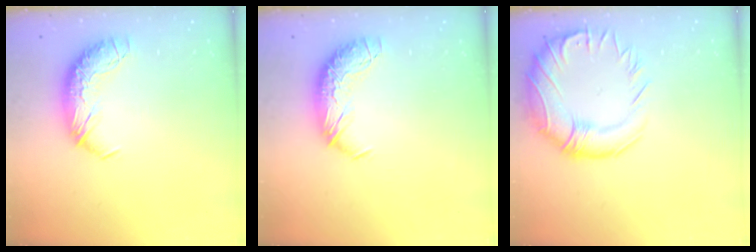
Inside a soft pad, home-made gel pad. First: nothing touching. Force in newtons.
{"total": 0.0}
{"total": 4.6, "press": 3.7, "slide": 2.8}